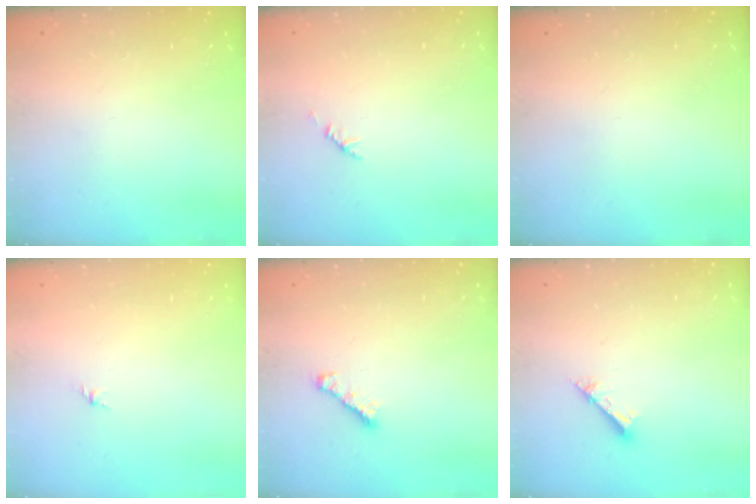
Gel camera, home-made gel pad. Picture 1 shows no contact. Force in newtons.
{"total": 1.9, "press": 1.8, "slide": 0.6}
{"total": 0.0}
{"total": 1.6, "press": 1.5, "slide": 0.6}
{"total": 1.9, "press": 1.8, "slide": 0.6}
{"total": 2.6, "press": 2.6, "slide": 0.2}